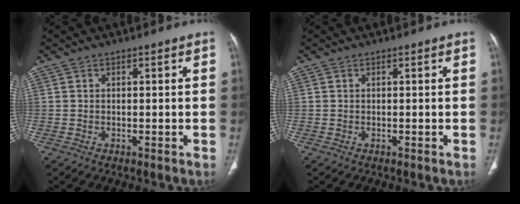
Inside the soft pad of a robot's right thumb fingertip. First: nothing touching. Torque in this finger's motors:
{"motor_torque": [0.00, 0.00, 0.00, 0.00, 0.00]}